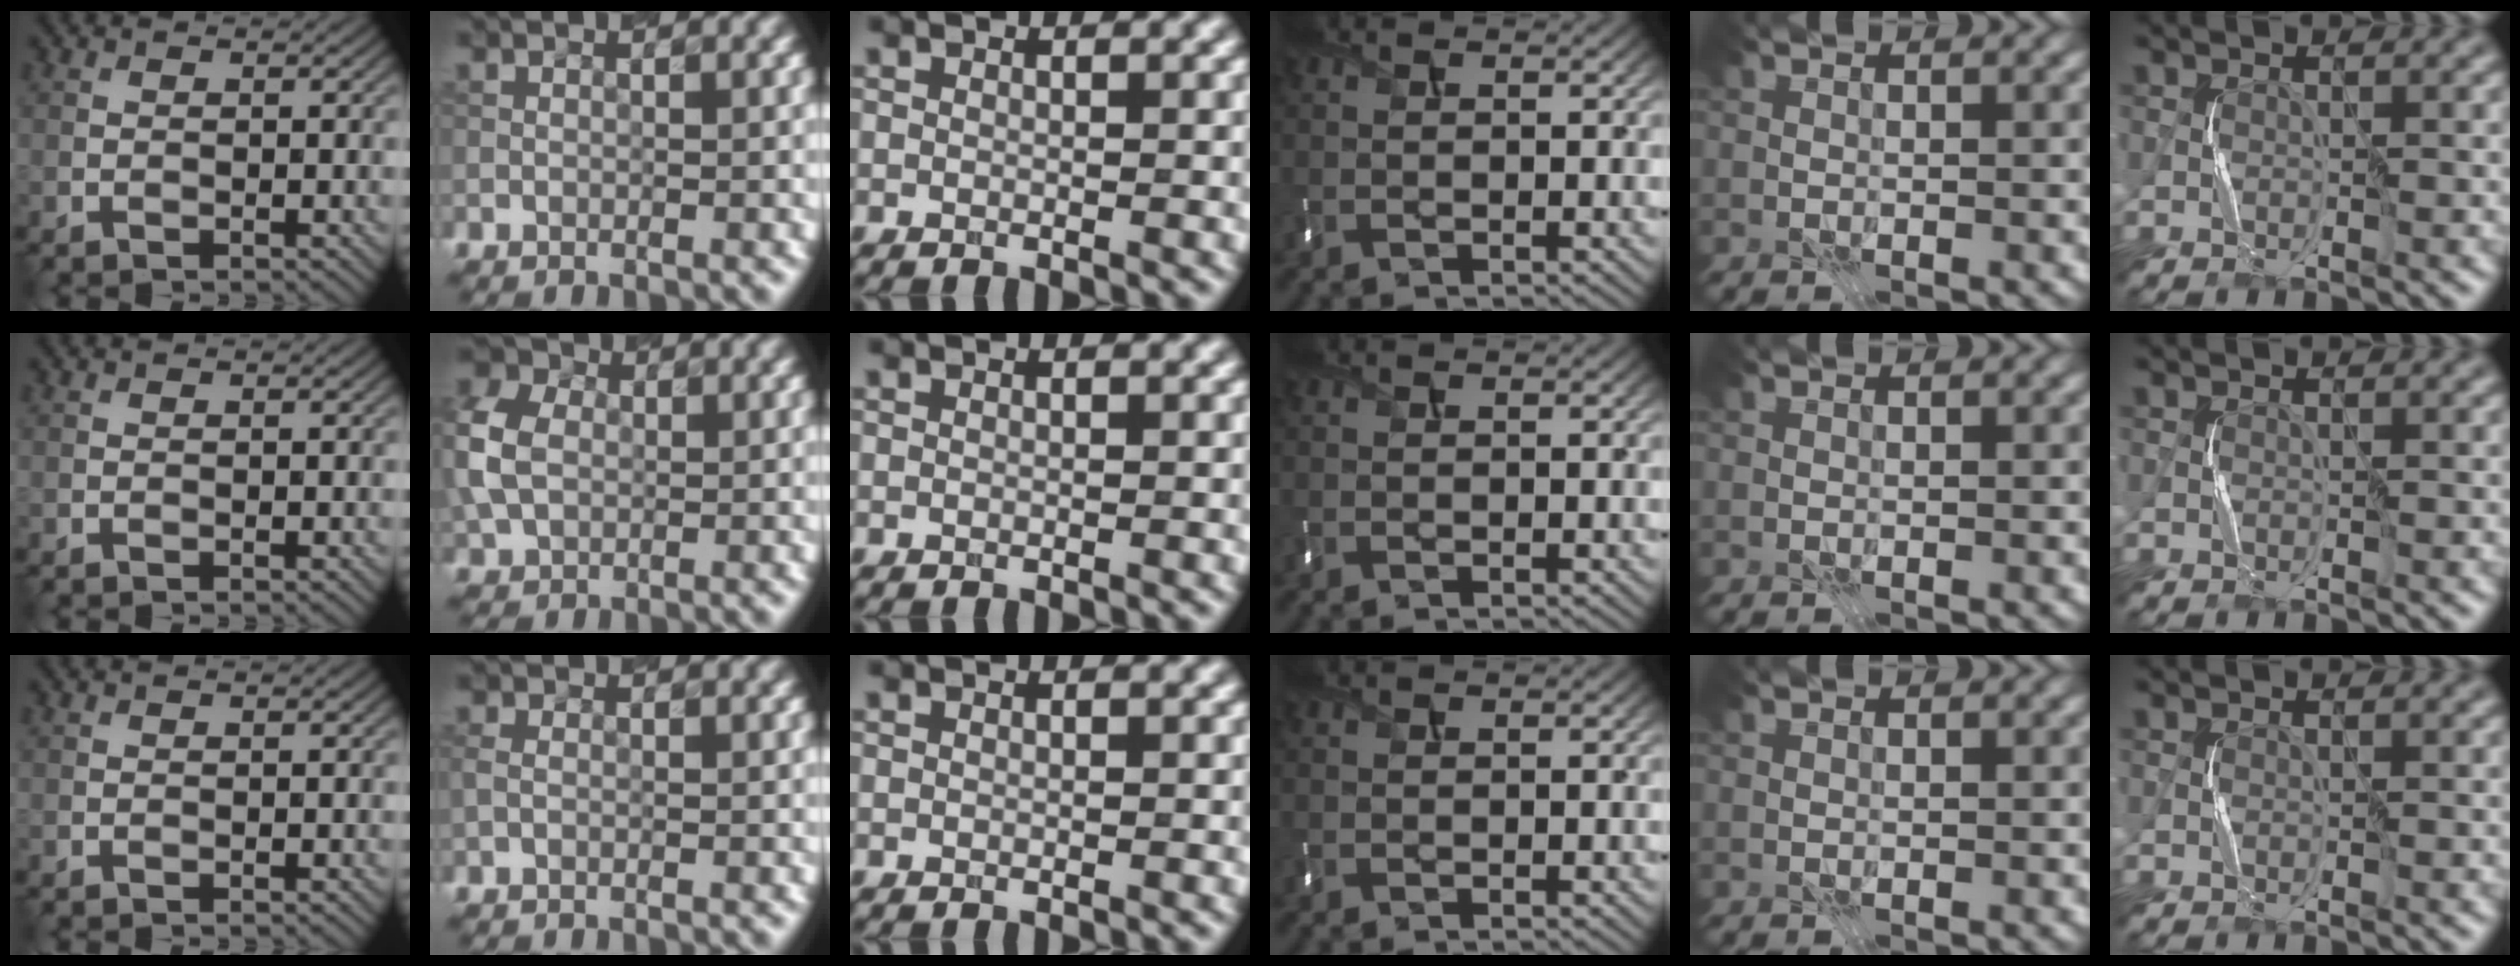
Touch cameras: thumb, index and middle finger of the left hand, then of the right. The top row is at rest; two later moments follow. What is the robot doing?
{"motion": "press", "object": "mouse"}